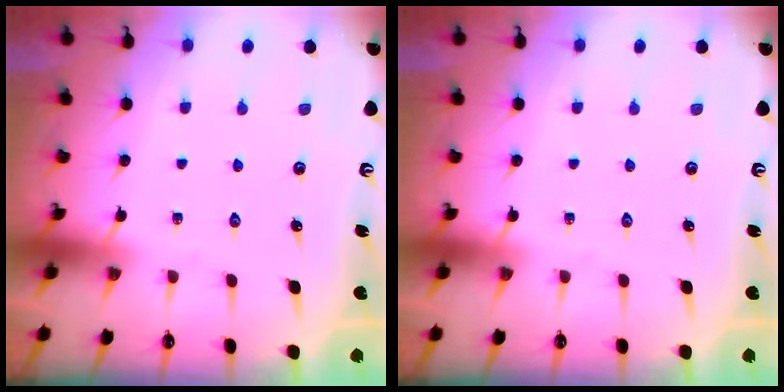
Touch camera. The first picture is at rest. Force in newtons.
{"total": 0.0}